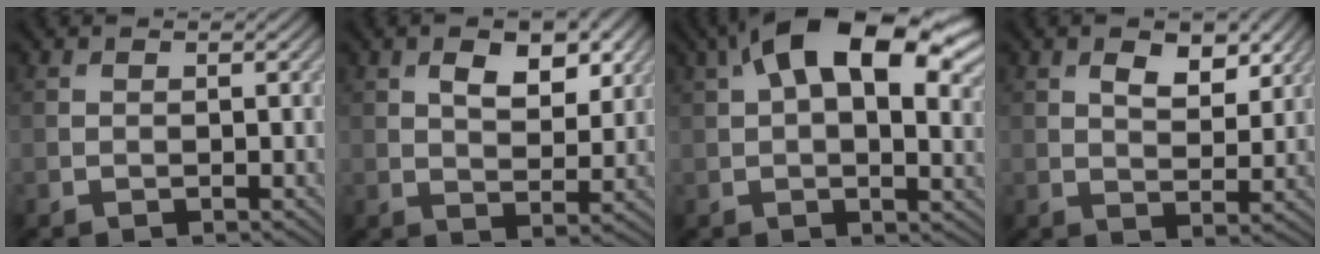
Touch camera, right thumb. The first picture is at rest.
{"total": 5.7, "force": [2.5, 2.9, 4.1], "torque": [-0.066, -0.007, 0.043]}
{"total": 17.8, "force": [7.2, 8.8, 13.8], "torque": [-0.231, 0.037, 0.101]}
{"total": 4.6, "force": [2.5, 2.3, 3.2], "torque": [-0.053, -0.008, 0.042]}